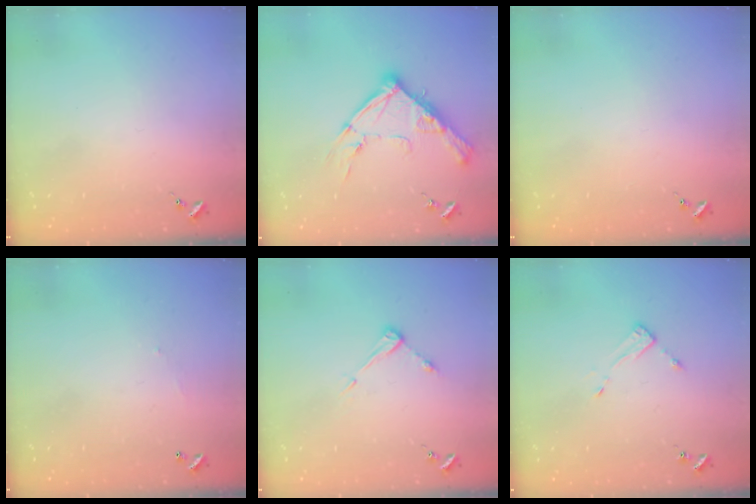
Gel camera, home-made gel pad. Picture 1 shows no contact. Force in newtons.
{"total": 16.4, "press": 16.3, "slide": 1.4}
{"total": 0.0}
{"total": 3.7, "press": 3.7, "slide": 0.2}
{"total": 5.2, "press": 5.1, "slide": 0.3}
{"total": 3.5, "press": 3.5, "slide": 0.1}